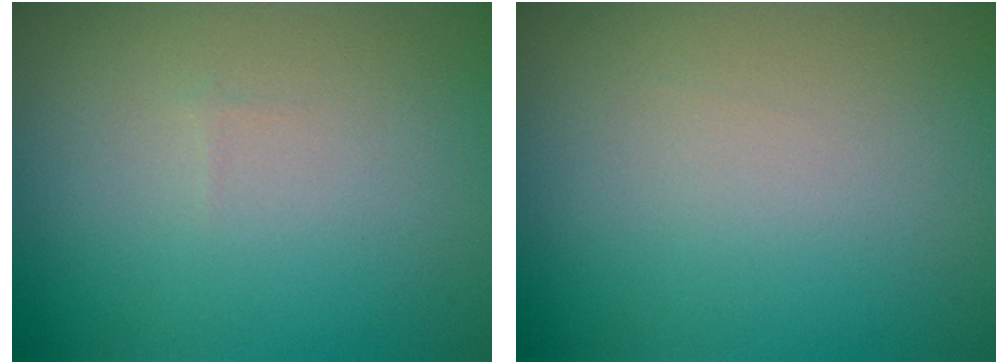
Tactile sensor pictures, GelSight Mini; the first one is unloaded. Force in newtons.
{"total": 0.0}